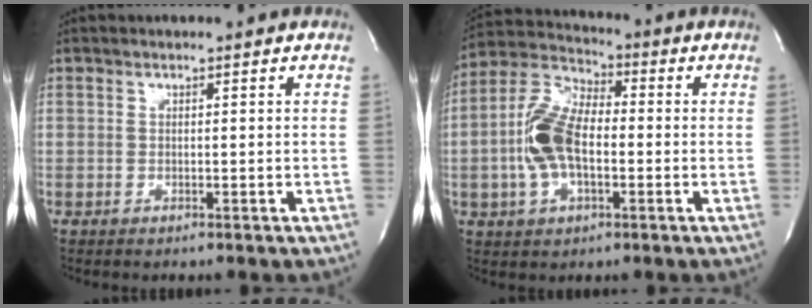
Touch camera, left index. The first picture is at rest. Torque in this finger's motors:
{"motor_torque": [1.62, 0.07, 0.76, 0.21]}